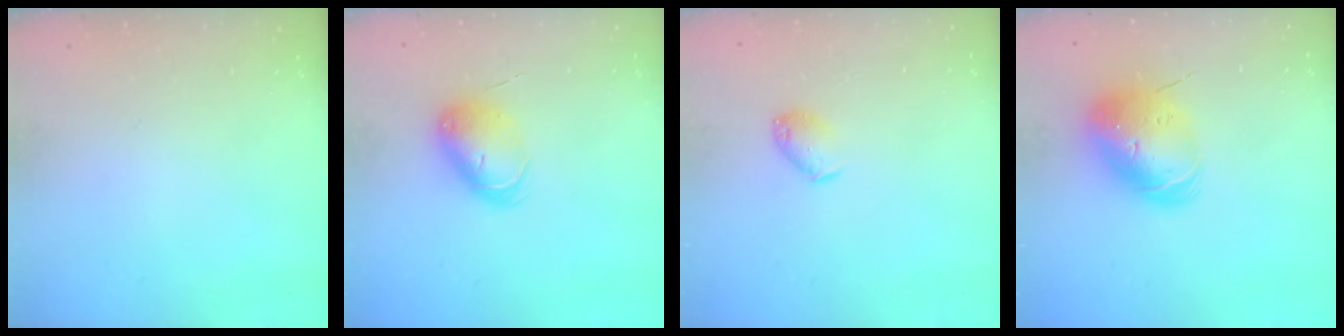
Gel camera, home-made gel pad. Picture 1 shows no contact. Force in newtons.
{"total": 7.6, "press": 7.5, "slide": 0.8}
{"total": 6.4, "press": 6.4, "slide": 0.3}
{"total": 16.0, "press": 15.7, "slide": 2.9}